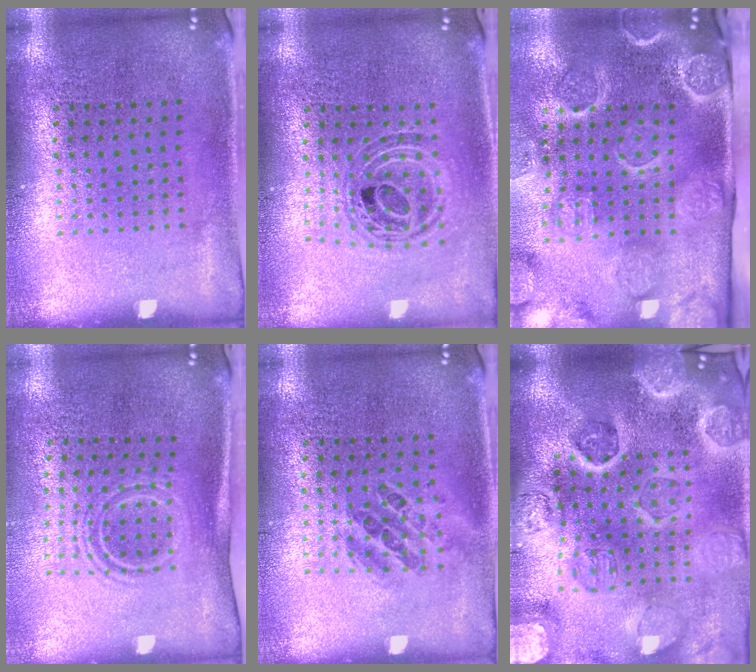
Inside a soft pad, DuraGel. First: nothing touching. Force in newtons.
{"total": 0.8, "press": 0.8, "slide": 0.2}
{"total": 4.3, "press": 3.4, "slide": 2.6}
{"total": 1.6, "press": 1.1, "slide": 1.1}
{"total": 1.0, "press": 0.9, "slide": 0.5}
{"total": 5.4, "press": 4.6, "slide": 2.7}